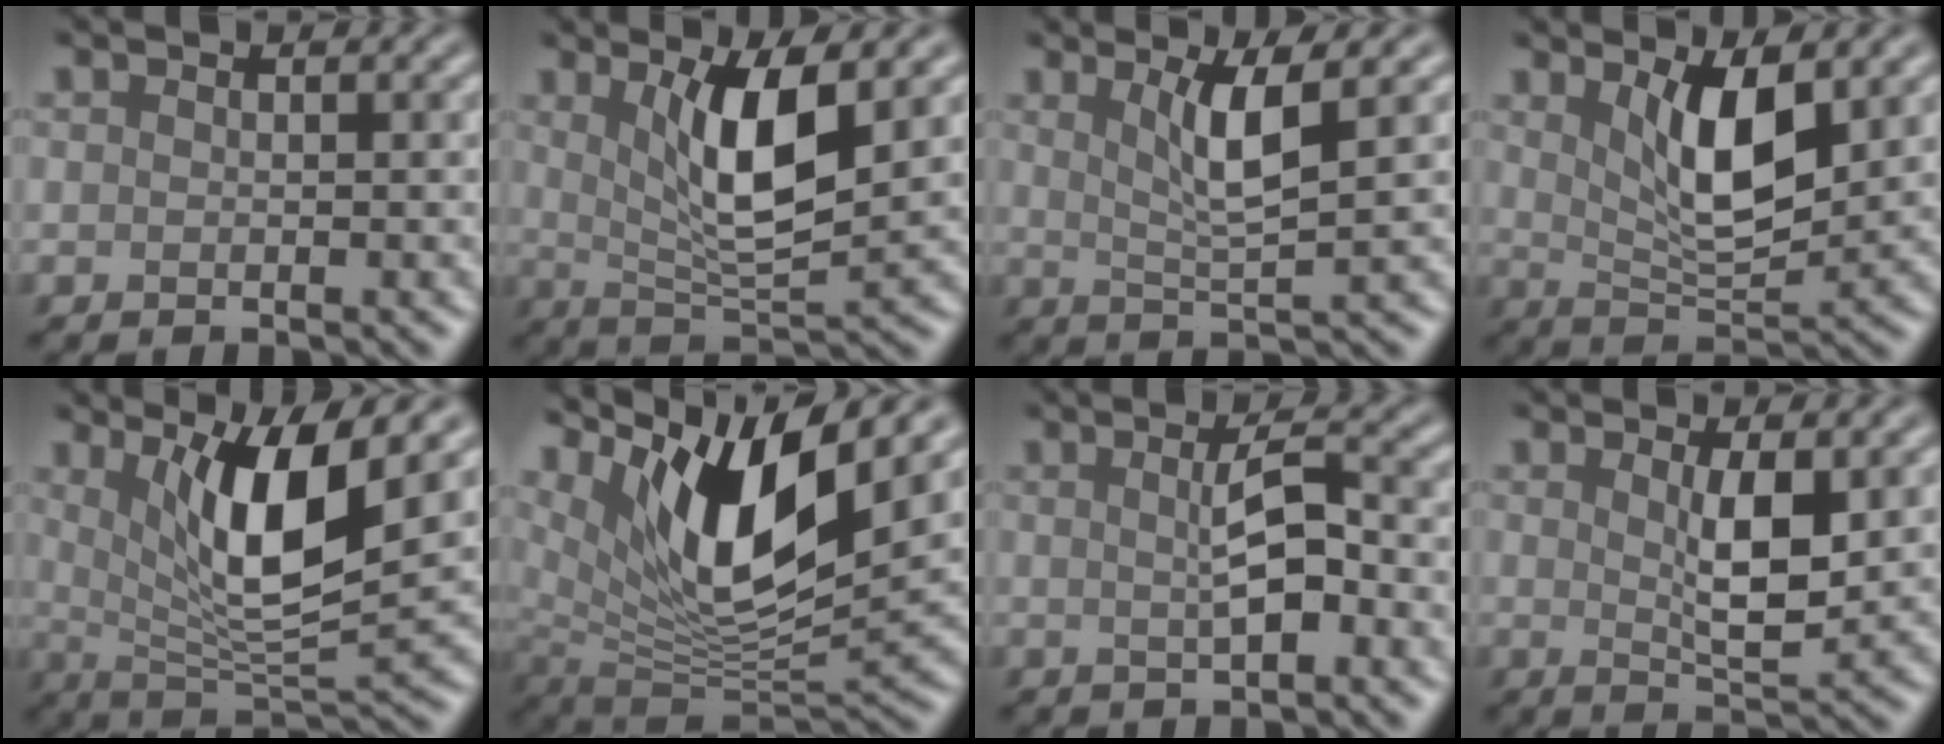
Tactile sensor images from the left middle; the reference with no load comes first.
{"total": 6.1, "force": [2.0, 1.6, 5.6], "torque": [-0.101, -0.008, 0.040]}
{"total": 3.9, "force": [1.5, 0.6, 3.5], "torque": [-0.065, -0.003, 0.031]}
{"total": 5.5, "force": [2.1, 1.9, 4.7], "torque": [-0.091, -0.010, 0.041]}
{"total": 7.9, "force": [2.7, 2.1, 7.1], "torque": [-0.122, -0.017, 0.051]}
{"total": 10.9, "force": [5.3, 3.5, 8.9], "torque": [-0.154, -0.013, 0.106]}
{"total": 3.2, "force": [0.2, 0.7, 3.1], "torque": [-0.061, 0.008, 0.002]}
{"total": 3.6, "force": [1.0, 0.9, 3.4], "torque": [-0.062, -0.006, 0.019]}